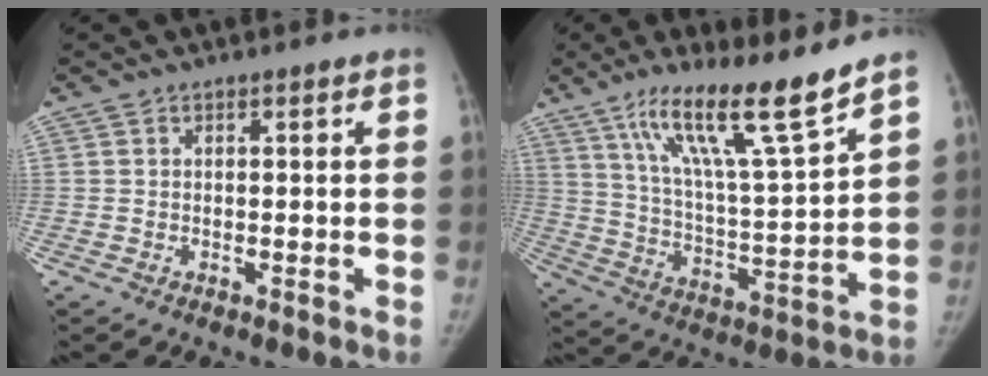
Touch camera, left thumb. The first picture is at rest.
{"total": 17.0, "force": [11.9, 1.4, 12.0], "torque": [-0.191, -0.072, 0.212]}